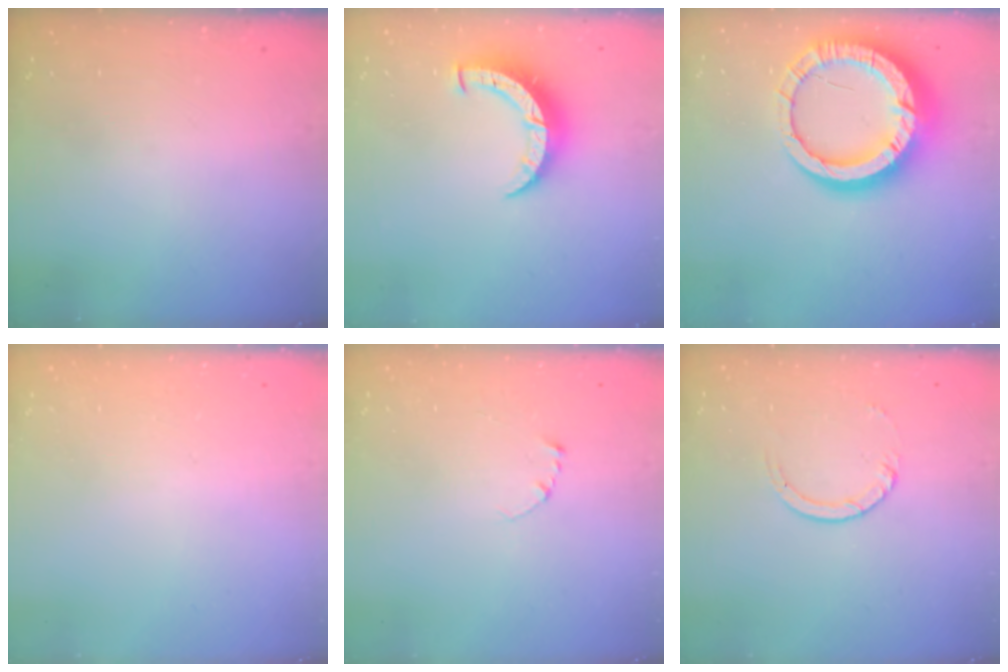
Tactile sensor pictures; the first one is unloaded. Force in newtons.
{"total": 8.2, "press": 8.1, "slide": 1.0}
{"total": 19.3, "press": 19.2, "slide": 1.9}
{"total": 2.5, "press": 2.5, "slide": 0.2}
{"total": 2.3, "press": 2.3, "slide": 0.2}
{"total": 3.0, "press": 2.9, "slide": 0.4}